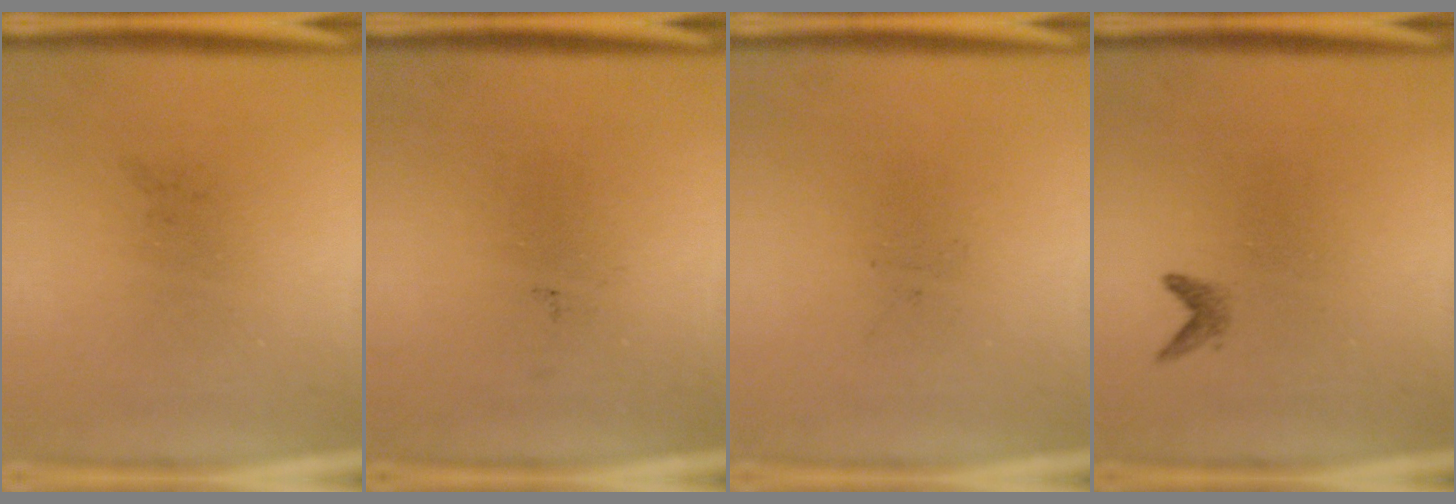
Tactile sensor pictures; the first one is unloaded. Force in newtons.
{"total": 0.0}
{"total": 0.0}
{"total": 0.9}